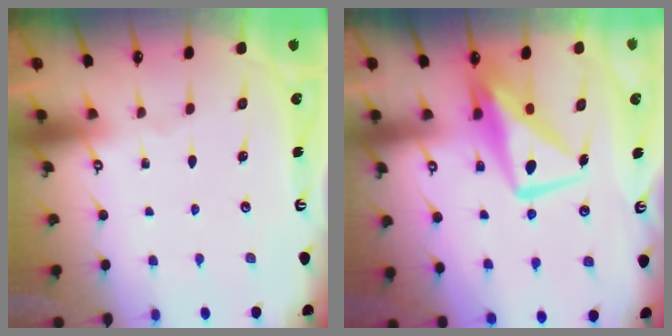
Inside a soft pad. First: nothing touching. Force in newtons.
{"total": 9.8, "press": 9.7, "slide": 1.3}